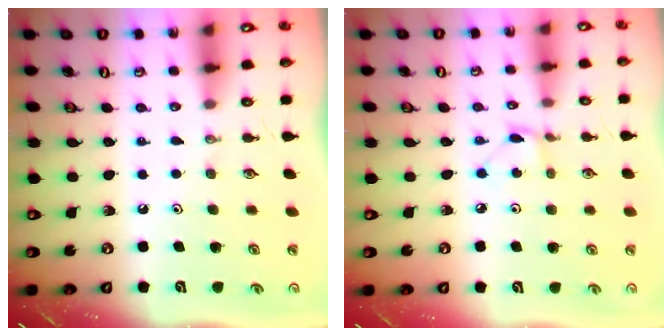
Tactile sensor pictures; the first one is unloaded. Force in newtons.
{"total": 2.5, "press": 2.5, "slide": 0.3}